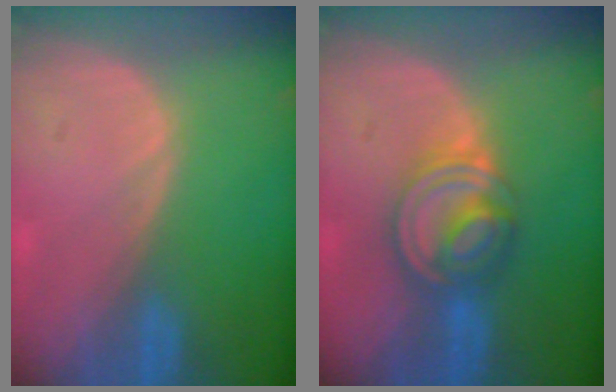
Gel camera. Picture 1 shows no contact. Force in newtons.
{"total": 7.6, "press": 6.6, "slide": 3.8}